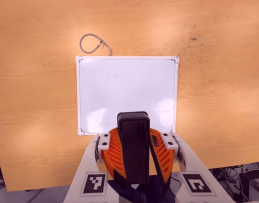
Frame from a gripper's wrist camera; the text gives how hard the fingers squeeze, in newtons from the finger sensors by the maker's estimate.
{"total": 11.3, "left": 11.1, "right": 11.5}